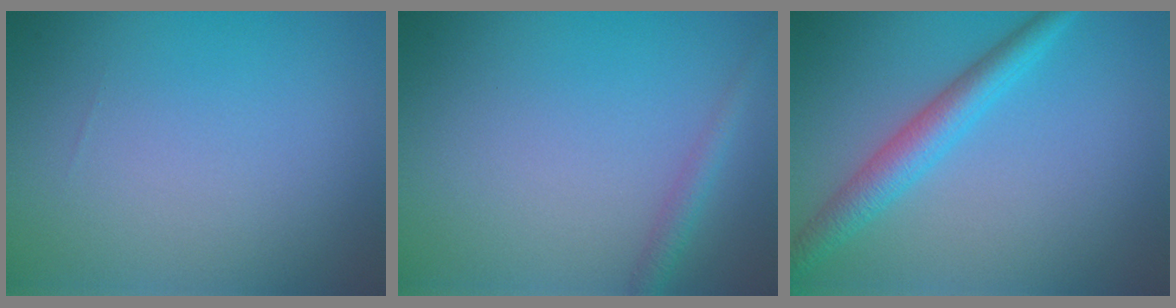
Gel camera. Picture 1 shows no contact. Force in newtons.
{"total": 1.6, "press": 1.6, "slide": 0.1}
{"total": 3.7, "press": 3.7, "slide": 0.1}